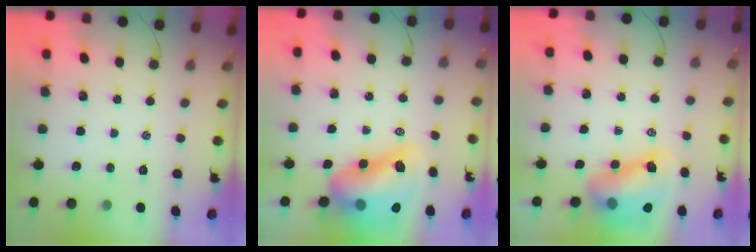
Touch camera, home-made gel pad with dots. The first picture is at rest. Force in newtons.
{"total": 16.7, "press": 16.0, "slide": 4.6}
{"total": 10.2, "press": 9.9, "slide": 2.5}